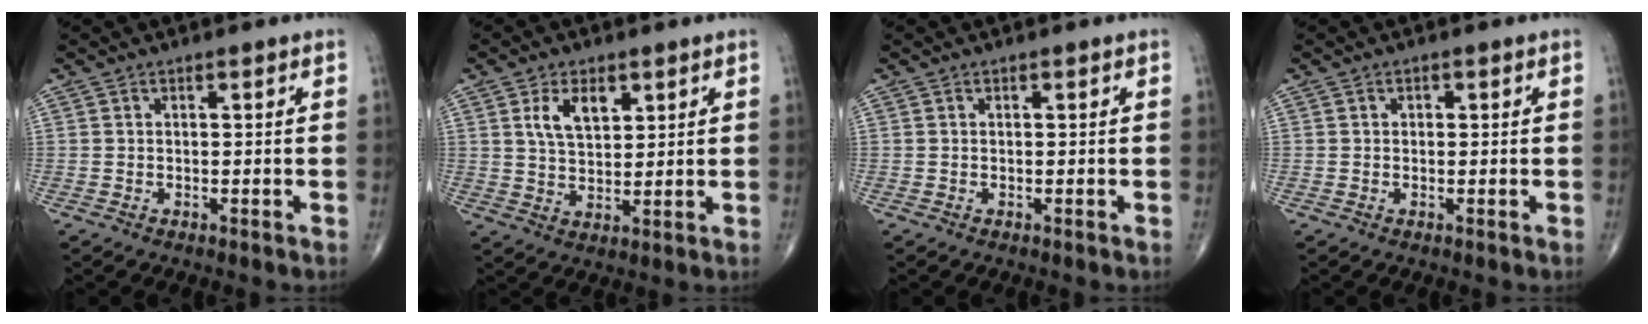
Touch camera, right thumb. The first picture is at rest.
{"total": 6.8, "force": [2.9, 3.8, 4.8], "torque": [-0.073, -0.015, 0.057]}
{"total": 0.0}
{"total": 0.8, "force": [0.1, 0.7, 0.3], "torque": [0.000, 0.001, 0.000]}